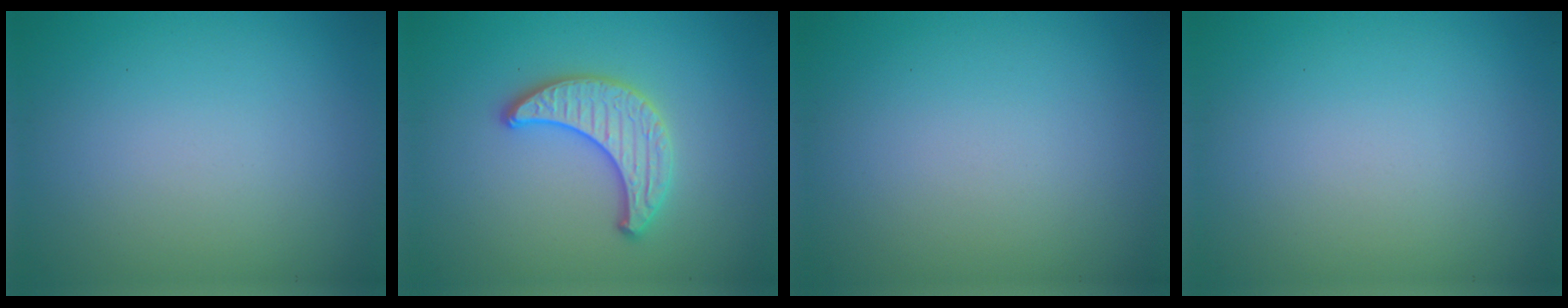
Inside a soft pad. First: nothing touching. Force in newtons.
{"total": 3.4, "press": 3.3, "slide": 0.5}
{"total": 0.0}
{"total": 0.0}